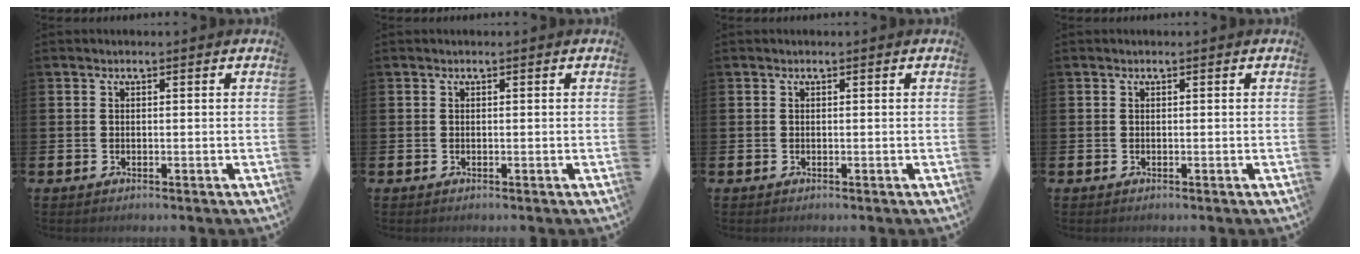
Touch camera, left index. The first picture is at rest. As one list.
[{"total": 0.0}, {"total": 0.0}, {"total": 0.0}]